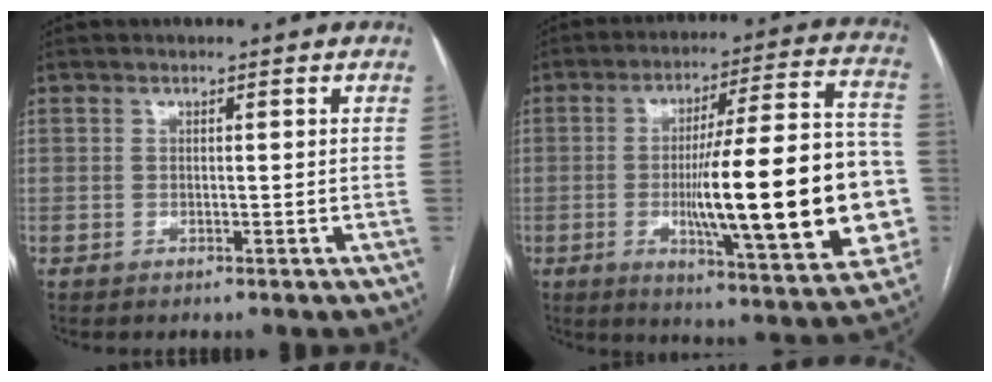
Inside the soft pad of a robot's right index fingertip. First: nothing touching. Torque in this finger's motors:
{"motor_torque": [2.14, 0.00, 1.05, 0.21]}